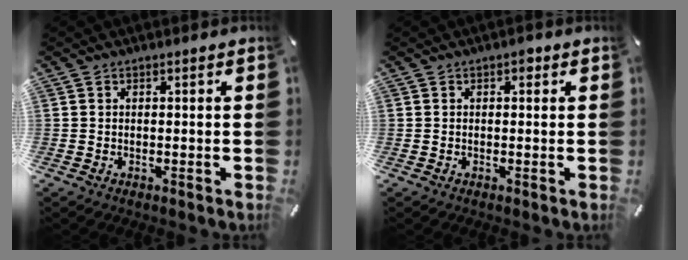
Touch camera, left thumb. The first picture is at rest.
{"total": 1.4, "force": [0.5, 1.0, 0.9], "torque": [-0.004, 0.000, 0.003]}